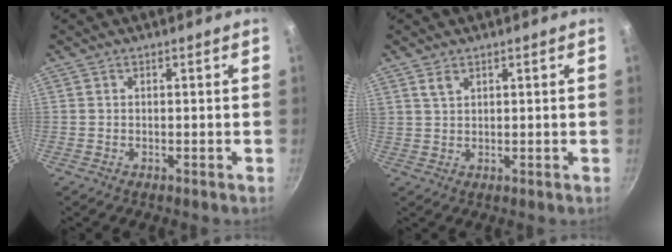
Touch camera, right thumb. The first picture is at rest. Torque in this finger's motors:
{"motor_torque": [0.75, 0.89, 1.41, 1.36, 0.34]}